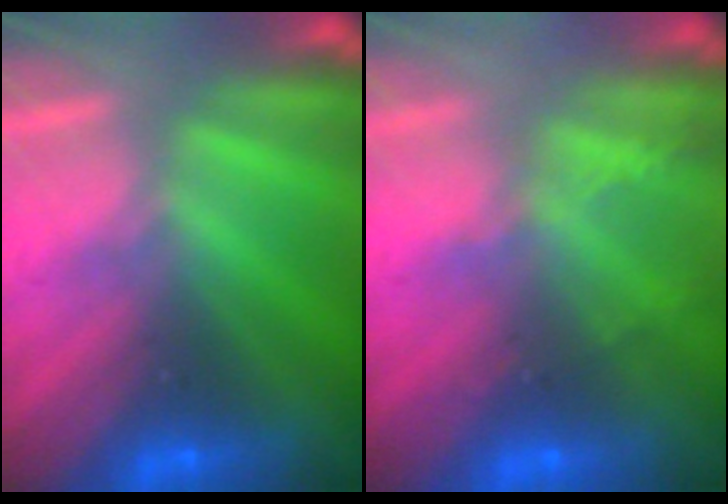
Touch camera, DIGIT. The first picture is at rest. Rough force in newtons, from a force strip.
{"total": 2.2}